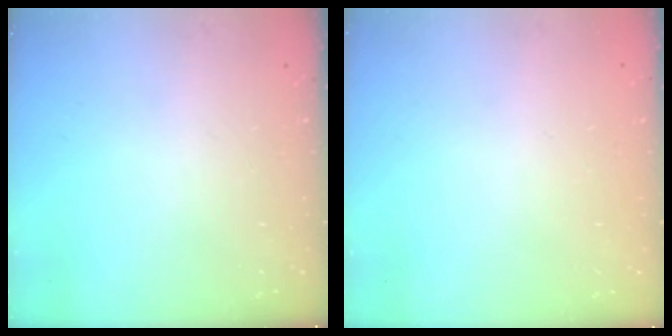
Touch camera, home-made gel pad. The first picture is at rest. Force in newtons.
{"total": 0.0}